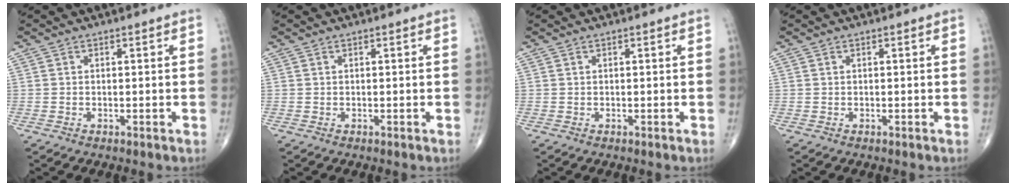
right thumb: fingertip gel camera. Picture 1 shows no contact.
{"total": 0.0}
{"total": 0.0}
{"total": 0.0}